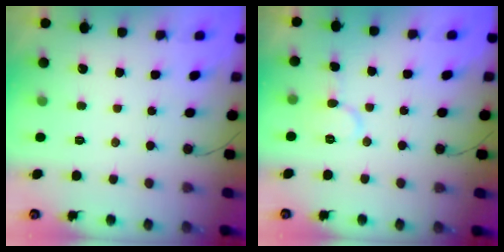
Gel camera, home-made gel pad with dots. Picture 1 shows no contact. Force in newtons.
{"total": 6.9, "press": 6.9, "slide": 0.3}